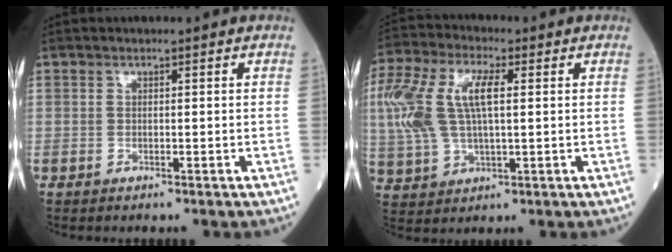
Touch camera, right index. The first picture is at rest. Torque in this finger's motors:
{"motor_torque": [0.45, 0.10, 0.33, 0.21]}